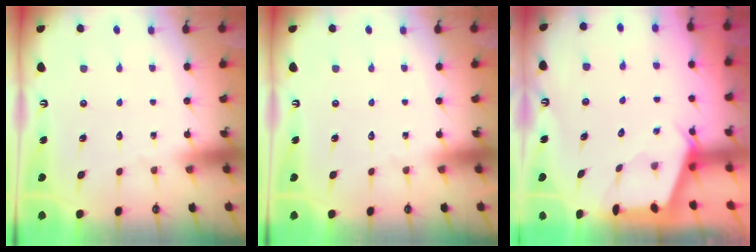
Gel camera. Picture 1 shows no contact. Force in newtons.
{"total": 0.0}
{"total": 2.4, "press": 2.3, "slide": 0.3}